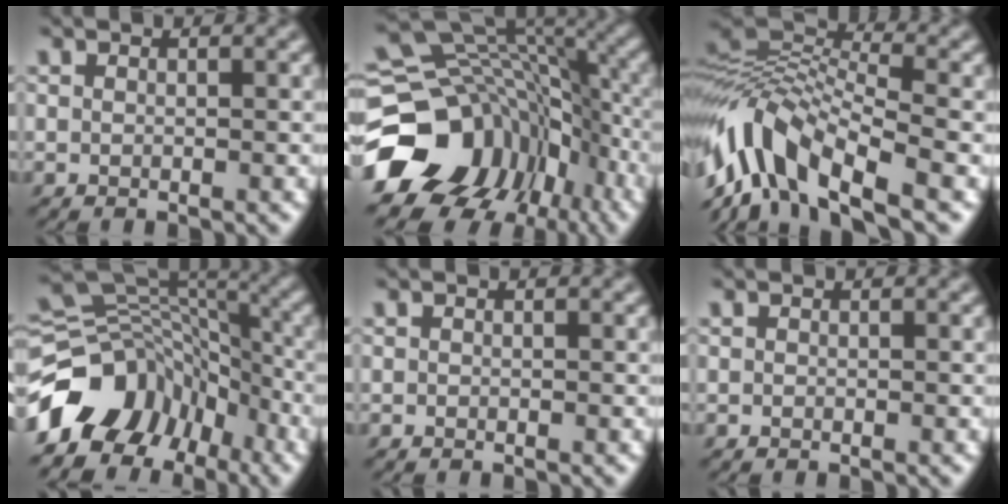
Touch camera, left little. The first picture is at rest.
{"total": 17.0, "force": [-7.3, 13.2, 7.9], "torque": [-0.168, -0.006, -0.110]}
{"total": 9.7, "force": [-4.8, 4.0, 7.4], "torque": [-0.134, 0.019, -0.111]}
{"total": 10.6, "force": [-6.1, 7.4, 4.5], "torque": [-0.085, 0.017, -0.117]}
{"total": 0.0}
{"total": 0.0}